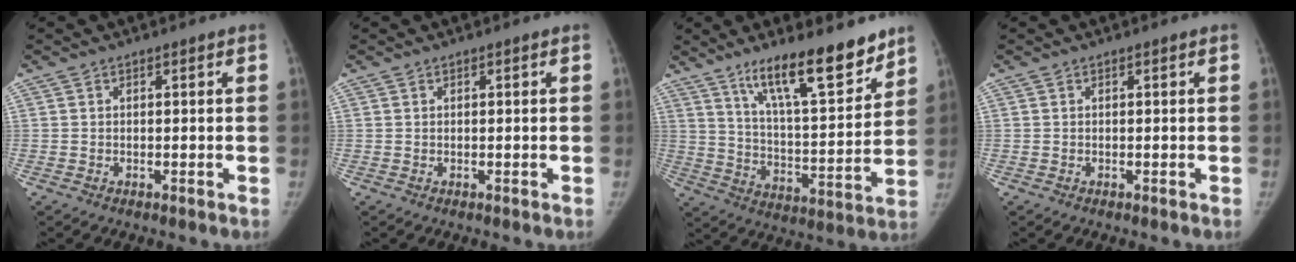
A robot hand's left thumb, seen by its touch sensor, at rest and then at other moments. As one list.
[{"total": 0.0}, {"total": 17.6, "force": [12.4, 4.3, 11.6], "torque": [-0.151, -0.082, 0.210]}, {"total": 0.0}]